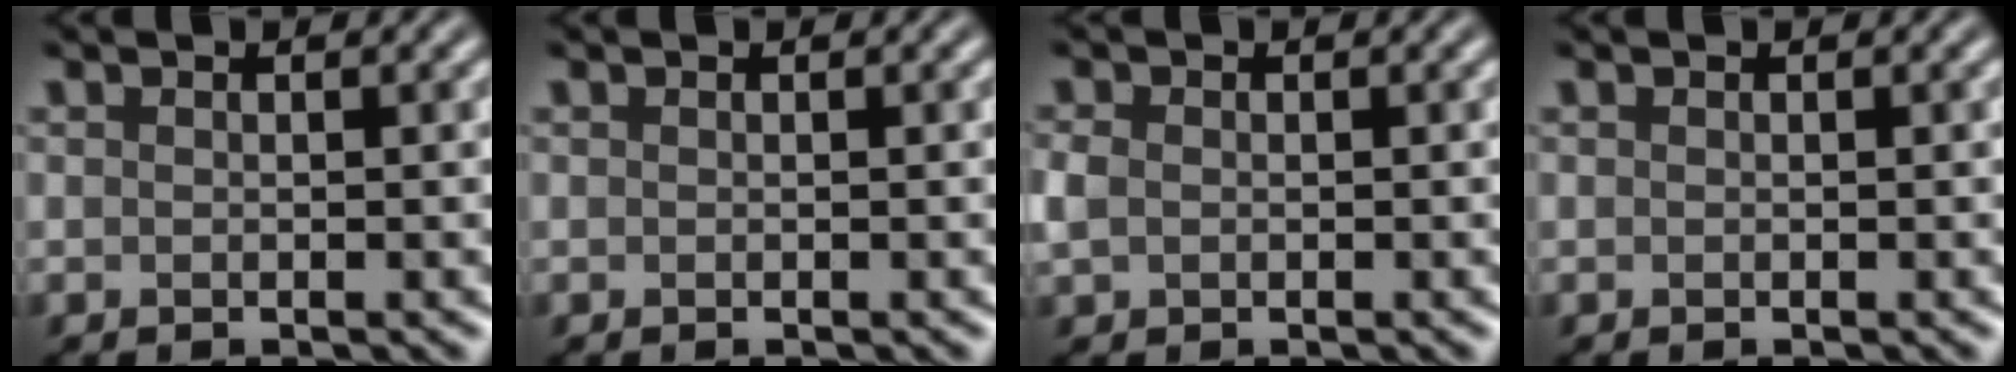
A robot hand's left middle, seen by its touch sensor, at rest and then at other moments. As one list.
[{"total": 0.0}, {"total": 1.6, "force": [0.0, 1.3, 0.8], "torque": [-0.020, 0.000, -0.003]}, {"total": 0.0}]